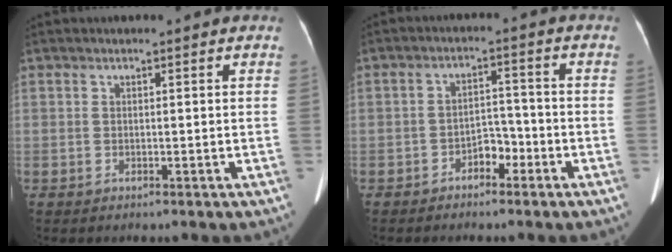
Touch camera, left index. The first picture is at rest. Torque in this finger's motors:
{"motor_torque": [-0.04, -0.10, 0.02, -0.01]}